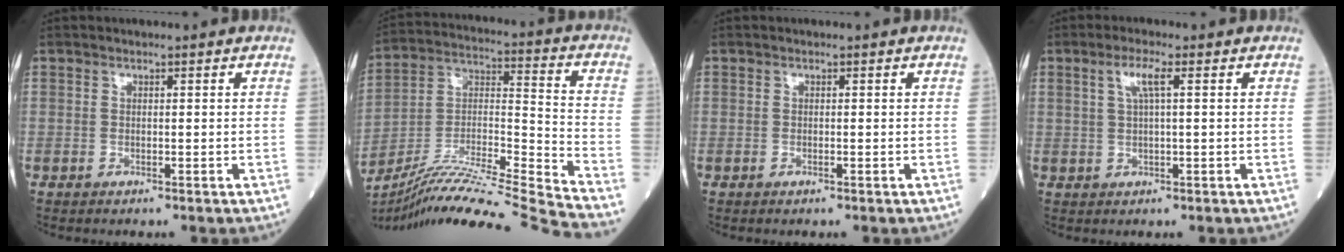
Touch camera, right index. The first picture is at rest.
{"total": 23.9, "force": [-21.5, -3.0, 10.1], "torque": [-0.183, -0.022, -0.360]}
{"total": 0.0}
{"total": 3.4, "force": [1.2, 0.2, 3.2], "torque": [-0.069, 0.009, 0.024]}